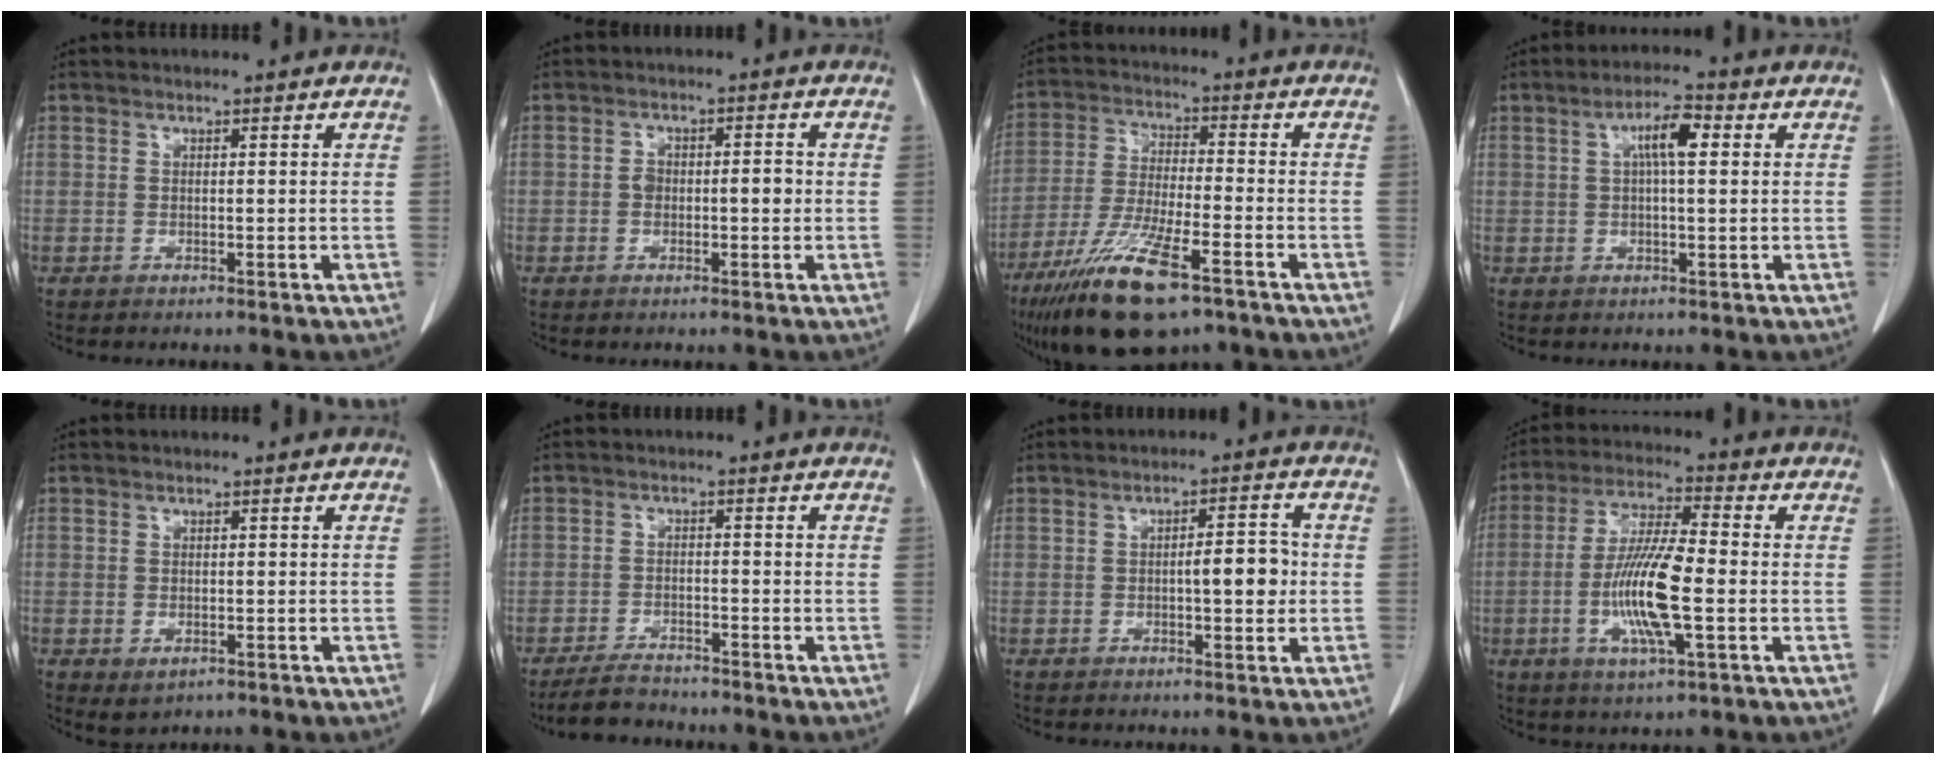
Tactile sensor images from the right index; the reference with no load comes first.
{"total": 3.6, "force": [-0.4, 1.9, 3.0], "torque": [-0.049, 0.015, -0.003]}
{"total": 14.7, "force": [-9.3, 2.9, 11.1], "torque": [-0.224, -0.033, -0.167]}
{"total": 5.4, "force": [1.4, 1.1, 5.1], "torque": [-0.090, 0.014, 0.023]}
{"total": 2.2, "force": [-0.9, 1.5, 1.3], "torque": [-0.016, -0.003, -0.003]}
{"total": 4.5, "force": [-4.1, 1.5, 0.9], "torque": [-0.018, -0.006, -0.074]}
{"total": 5.2, "force": [-0.2, 1.5, 5.0], "torque": [-0.068, 0.009, -0.003]}
{"total": 12.4, "force": [-2.5, 1.9, 12.0], "torque": [-0.236, -0.006, -0.051]}